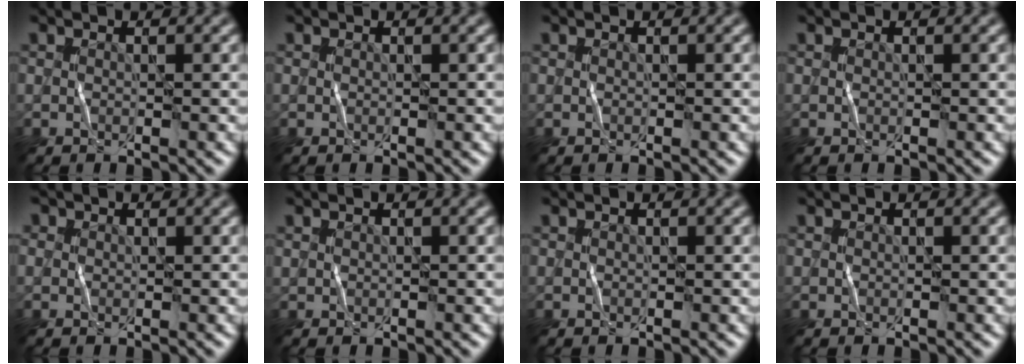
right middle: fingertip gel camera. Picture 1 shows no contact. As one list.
[{"total": 0.0}, {"total": 0.0}, {"total": 0.0}, {"total": 0.8, "force": [0.2, 0.7, 0.0], "torque": [0.003, -0.001, 0.002]}, {"total": 0.0}, {"total": 0.0}, {"total": 0.0}]